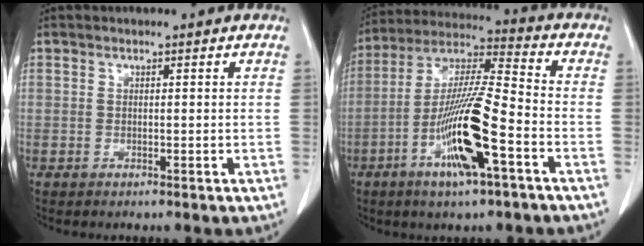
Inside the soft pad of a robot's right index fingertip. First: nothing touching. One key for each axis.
{"total": 15.1, "fx": -5.8, "fy": 1.3, "fz": 13.9, "tx": -0.271, "ty": -0.007, "tz": -0.106}